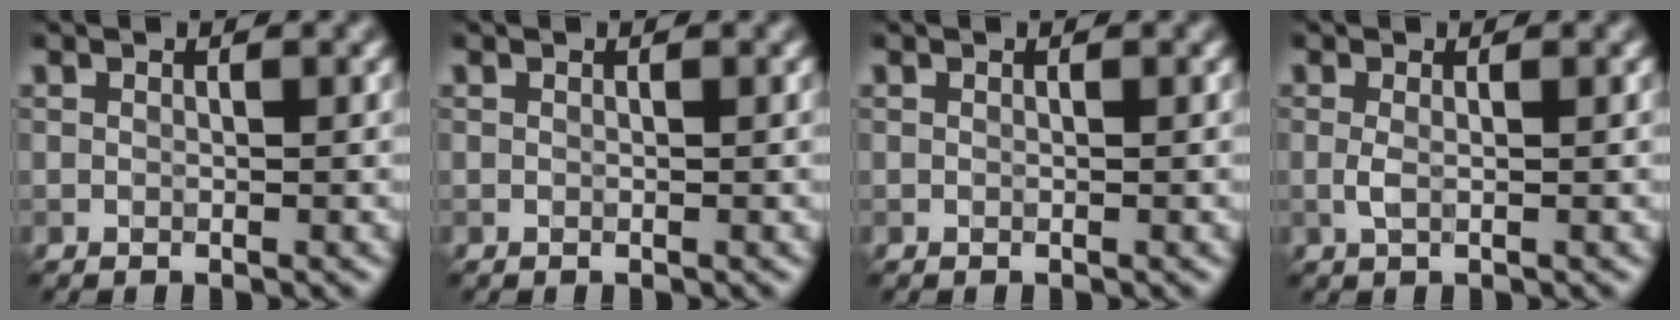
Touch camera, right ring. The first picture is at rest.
{"total": 0.0}
{"total": 0.0}
{"total": 1.1, "force": [0.0, 0.3, 1.0], "torque": [-0.023, -0.001, -0.001]}